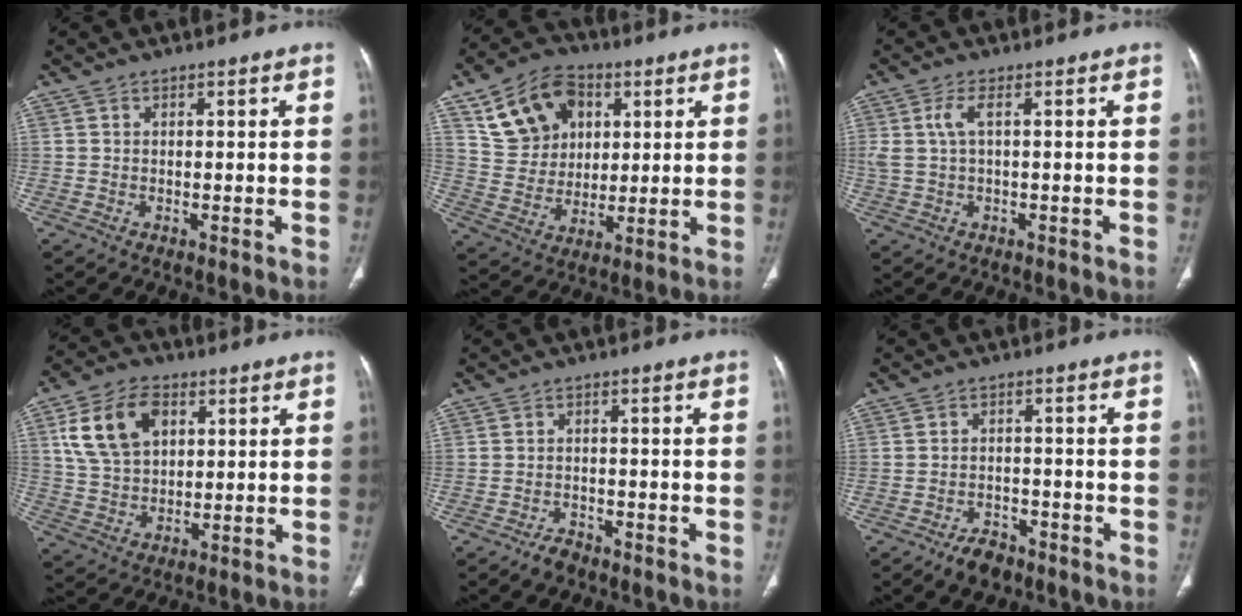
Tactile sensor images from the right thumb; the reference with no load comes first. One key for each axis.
{"total": 15.2, "fx": 6.1, "fy": 11.4, "fz": 8.1, "tx": -0.107, "ty": -0.004, "tz": 0.111}
{"total": 3.7, "fx": 0.8, "fy": 1.9, "fz": 3.1, "tx": -0.075, "ty": 0.008, "tz": 0.017}
{"total": 12.7, "fx": 4.3, "fy": 8.7, "fz": 8.3, "tx": -0.137, "ty": 0.001, "tz": 0.082}
{"total": 2.8, "fx": -2.2, "fy": 1.5, "fz": 0.9, "tx": -0.014, "ty": 0.011, "tz": -0.033}
{"total": 4.9, "fx": -3.5, "fy": 2.7, "fz": 2.0, "tx": -0.022, "ty": 0.020, "tz": -0.054}